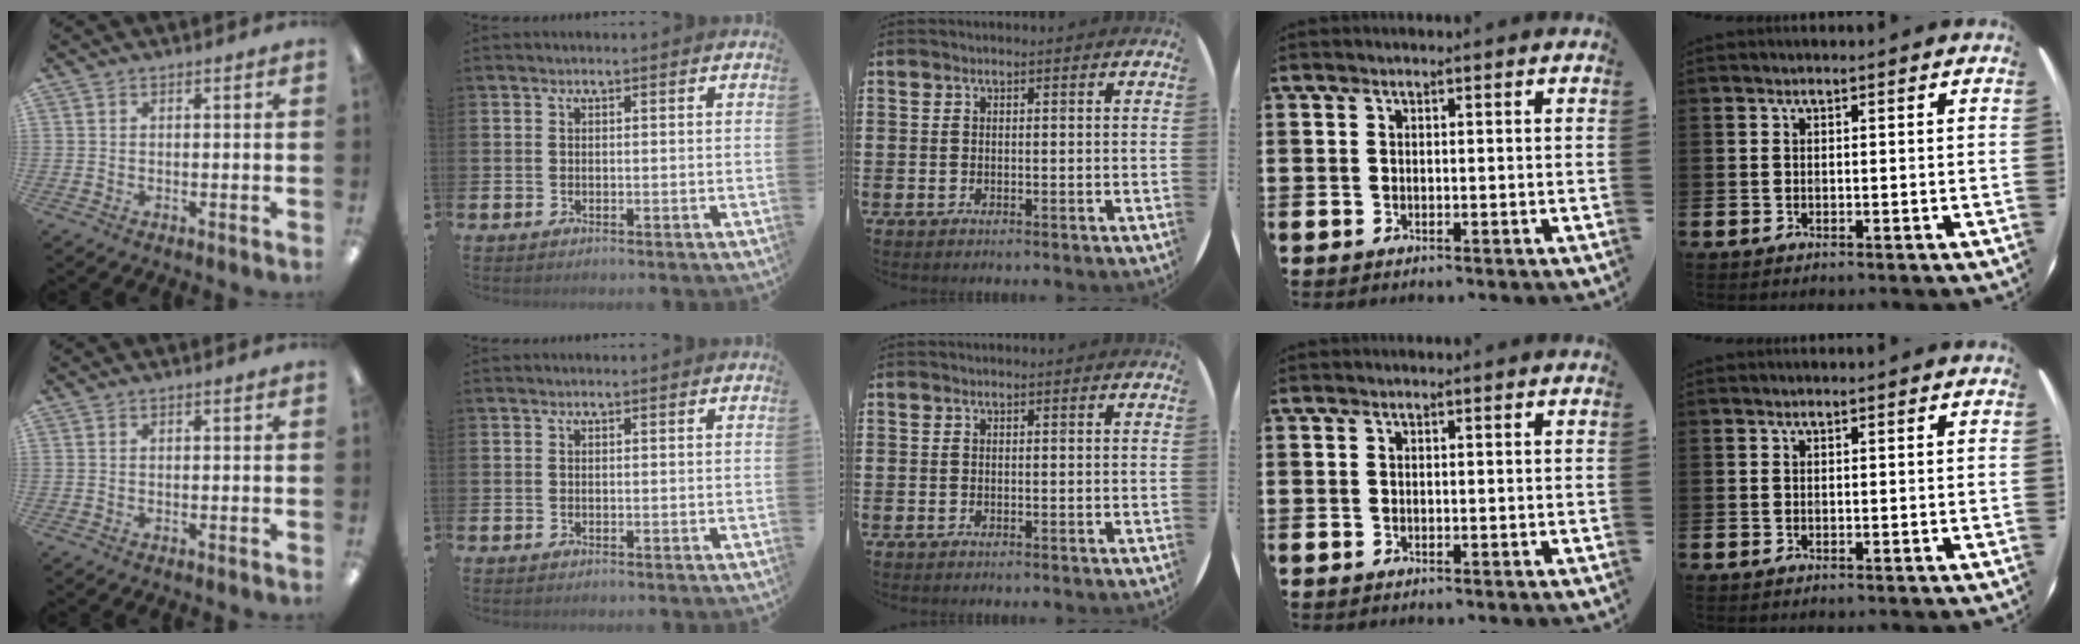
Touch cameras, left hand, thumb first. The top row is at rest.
{}